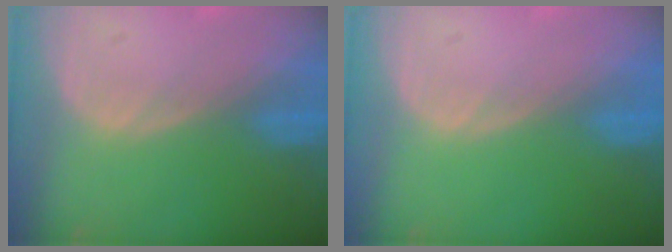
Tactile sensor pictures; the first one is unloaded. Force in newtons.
{"total": 0.0}